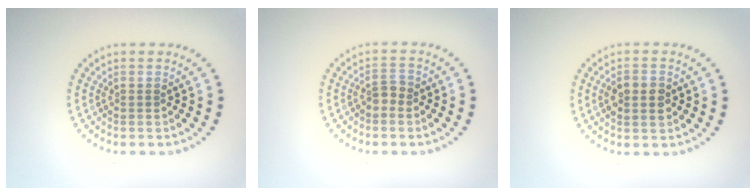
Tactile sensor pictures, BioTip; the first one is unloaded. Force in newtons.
{"total": 1.2, "press": 1.1, "slide": 0.5}
{"total": 2.3, "press": 2.3, "slide": 0.0}